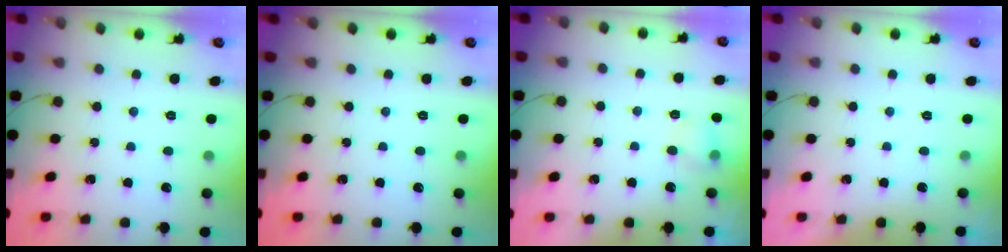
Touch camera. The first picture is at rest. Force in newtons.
{"total": 0.0}
{"total": 5.2, "press": 4.9, "slide": 1.6}
{"total": 0.0}